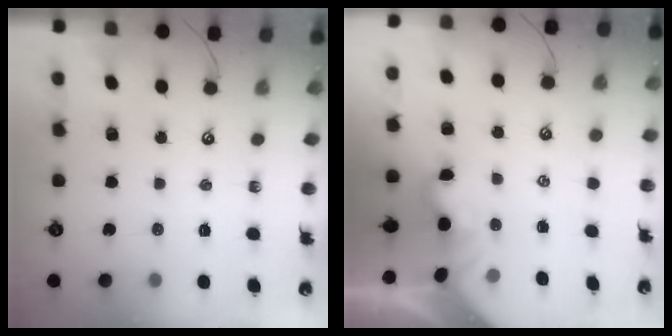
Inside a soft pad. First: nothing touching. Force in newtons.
{"total": 1.9, "press": 1.8, "slide": 0.6}